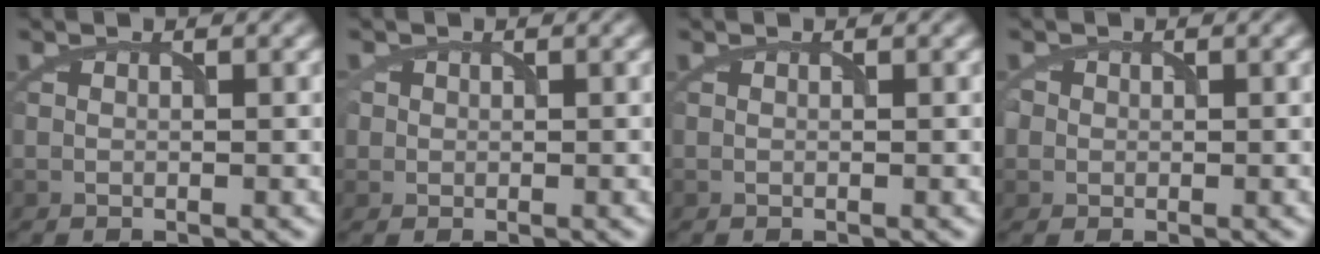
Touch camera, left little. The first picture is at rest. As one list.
[{"total": 1.0, "force": [0.3, 1.0, -0.1], "torque": [0.007, 0.001, 0.005]}, {"total": 0.0}, {"total": 1.2, "force": [0.1, 1.2, -0.1], "torque": [0.002, 0.003, 0.003]}]